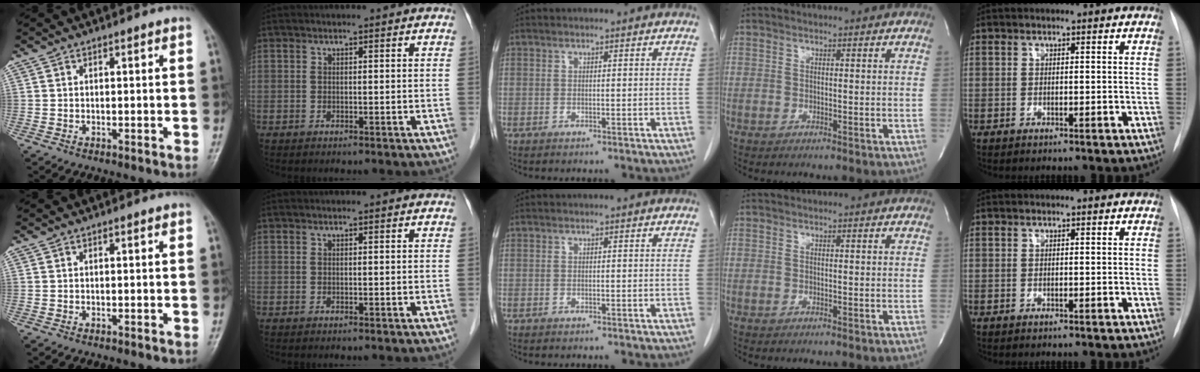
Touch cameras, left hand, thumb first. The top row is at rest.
{}